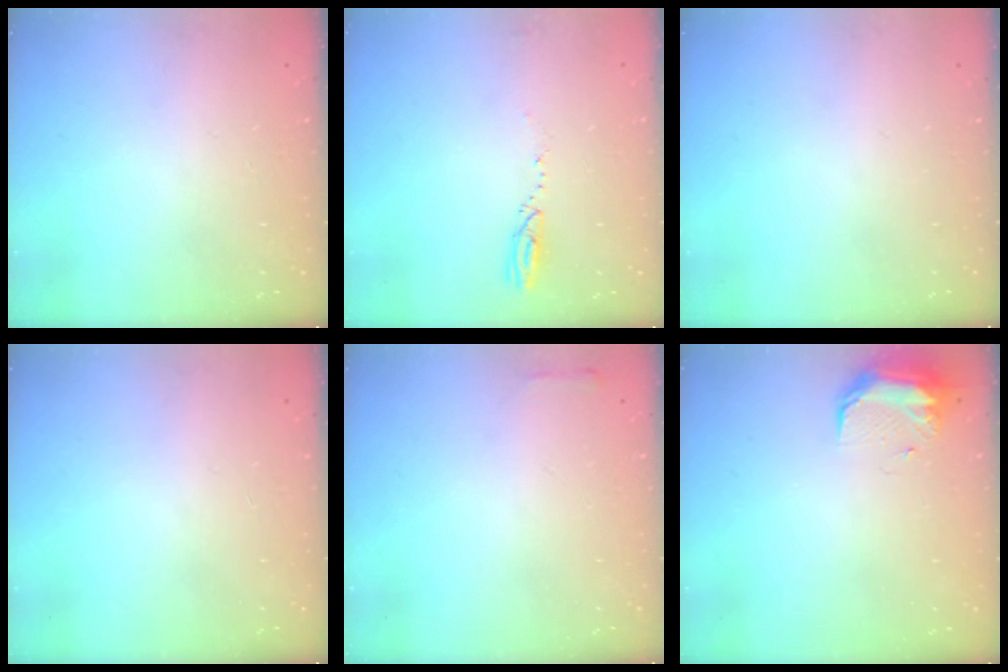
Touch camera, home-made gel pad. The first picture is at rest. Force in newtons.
{"total": 2.9, "press": 2.9, "slide": 0.4}
{"total": 0.0}
{"total": 0.9, "press": 0.0, "slide": 0.9}
{"total": 2.1, "press": 2.0, "slide": 0.5}
{"total": 9.0, "press": 8.7, "slide": 2.1}